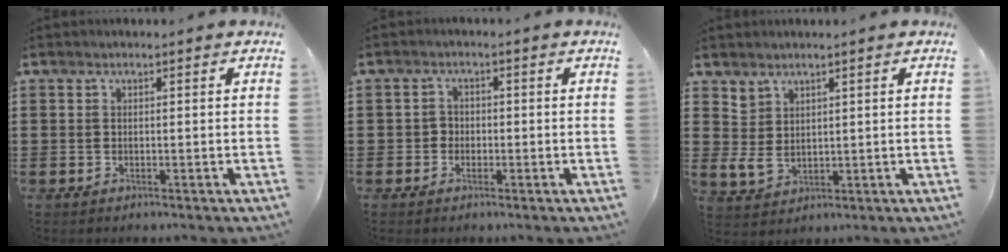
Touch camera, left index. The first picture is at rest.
{"total": 1.8, "force": [-0.8, 1.6, 0.4], "torque": [-0.014, 0.005, -0.019]}
{"total": 3.6, "force": [1.9, 2.6, 1.7], "torque": [-0.046, -0.004, 0.038]}